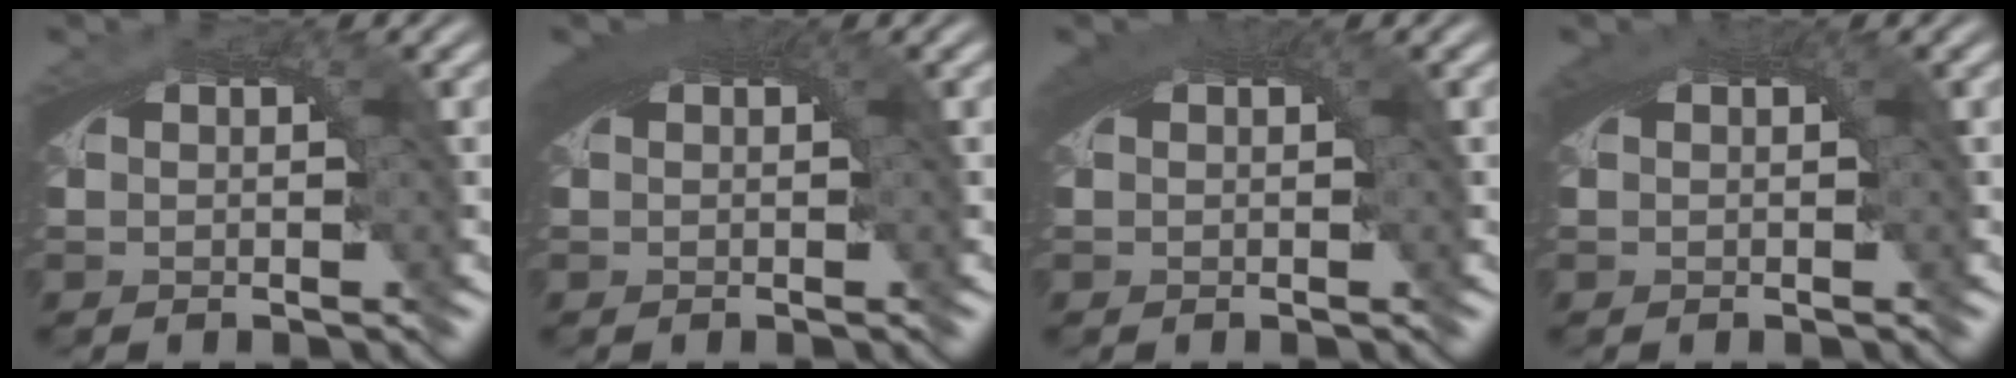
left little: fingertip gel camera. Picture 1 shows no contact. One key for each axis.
{"total": 2.7, "fx": 1.1, "fy": 0.6, "fz": 2.4, "tx": -0.027, "ty": 0.008, "tz": 0.014}
{"total": 1.9, "fx": 0.9, "fy": 0.3, "fz": 1.6, "tx": -0.019, "ty": 0.006, "tz": 0.012}
{"total": 1.3, "fx": 0.6, "fy": 0.0, "fz": 1.2, "tx": -0.016, "ty": 0.004, "tz": 0.010}